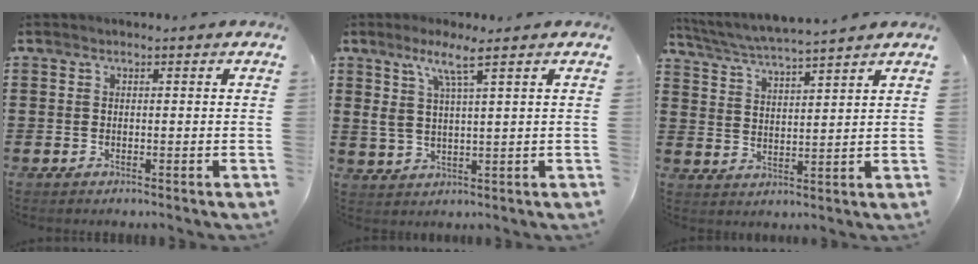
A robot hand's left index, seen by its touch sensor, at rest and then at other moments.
{"total": 5.7, "force": [2.9, 0.8, 4.8], "torque": [-0.102, 0.004, 0.049]}
{"total": 3.9, "force": [3.8, -0.6, 1.1], "torque": [-0.034, -0.020, 0.065]}